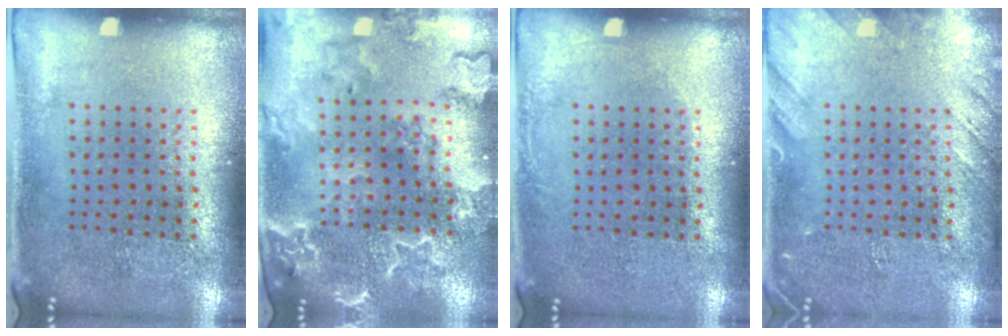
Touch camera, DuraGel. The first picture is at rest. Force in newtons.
{"total": 2.9, "press": 2.7, "slide": 1.1}
{"total": 0.7, "press": 0.7, "slide": 0.1}
{"total": 2.0, "press": 2.0, "slide": 0.2}